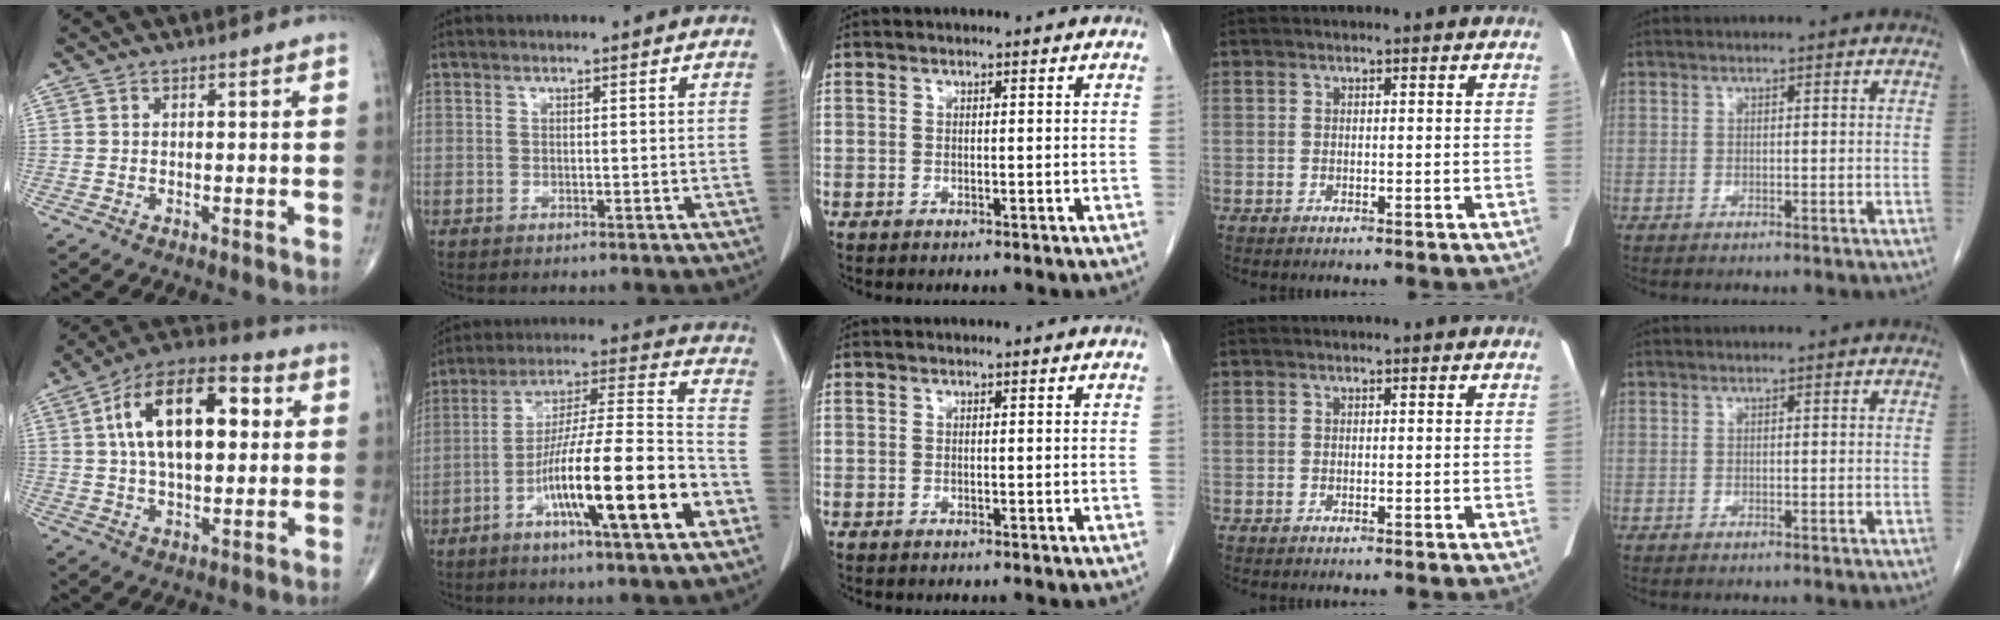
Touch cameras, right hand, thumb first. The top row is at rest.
{"thumb": {"total": 19.4, "force": [4.0, 10.1, 16.1], "torque": [-0.246, 0.020, 0.057]}, "index": {"total": 20.0, "force": [-8.1, 1.4, 18.2], "torque": [-0.294, -0.008, -0.135]}}